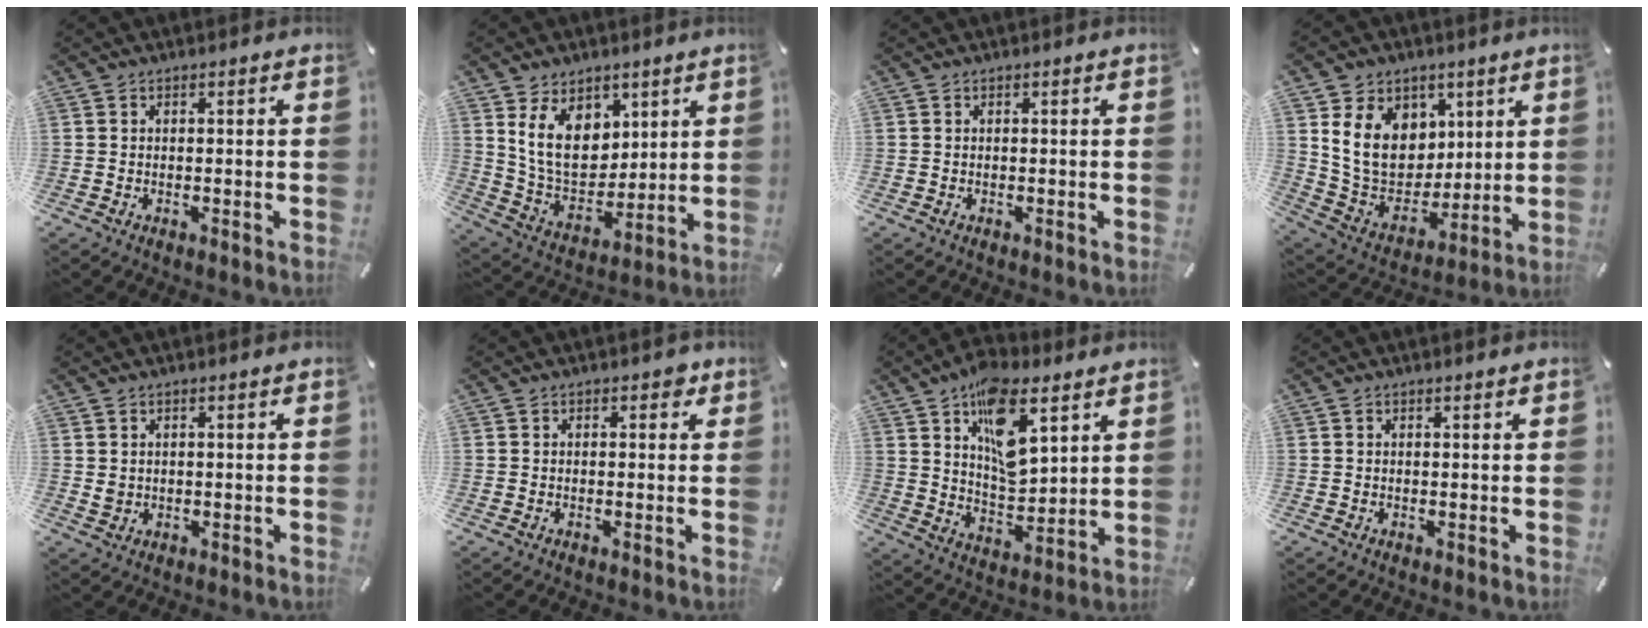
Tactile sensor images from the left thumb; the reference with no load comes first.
{"total": 13.1, "force": [5.4, 9.8, 6.7], "torque": [-0.145, -0.025, 0.103]}
{"total": 0.0}
{"total": 15.7, "force": [4.9, 13.1, 7.1], "torque": [-0.144, -0.021, 0.102]}
{"total": 1.6, "force": [0.7, 1.4, 0.4], "torque": [-0.001, -0.001, 0.011]}
{"total": 1.7, "force": [0.7, 1.2, 0.9], "torque": [-0.005, -0.001, 0.008]}
{"total": 15.3, "force": [8.2, 8.1, 10.0], "torque": [-0.156, -0.034, 0.148]}
{"total": 0.6, "force": [0.4, 0.2, 0.4], "torque": [-0.008, 0.001, 0.007]}